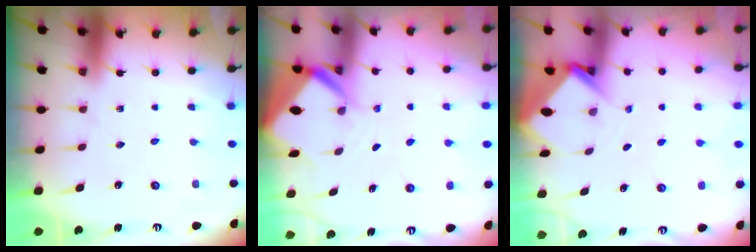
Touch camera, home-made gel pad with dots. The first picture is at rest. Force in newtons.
{"total": 5.3, "press": 5.3, "slide": 0.5}
{"total": 2.9, "press": 2.9, "slide": 0.2}